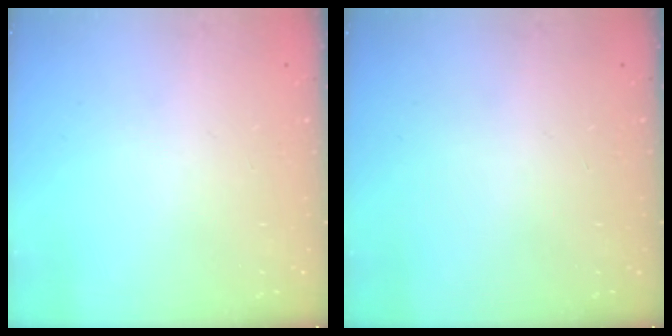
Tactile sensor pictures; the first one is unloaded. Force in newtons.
{"total": 0.0}